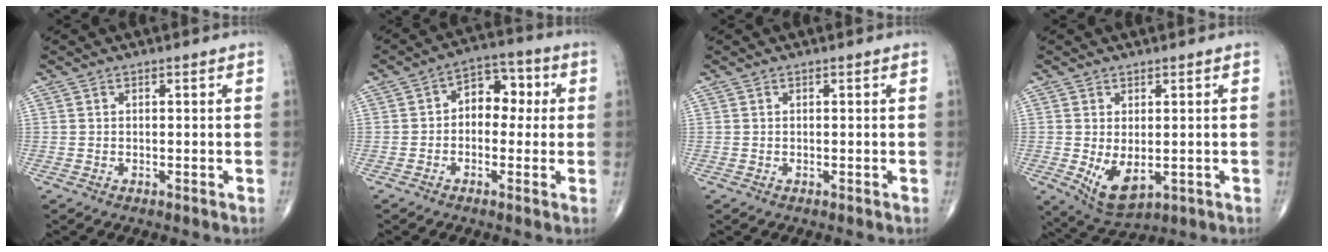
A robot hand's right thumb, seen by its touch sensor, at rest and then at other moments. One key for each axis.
{"total": 7.8, "fx": 0.5, "fy": 5.5, "fz": 5.6, "tx": -0.042, "ty": 0.031, "tz": -0.004}
{"total": 0.0}
{"total": 6.9, "fx": -0.9, "fy": 3.6, "fz": 5.8, "tx": -0.093, "ty": -0.016, "tz": 0.003}